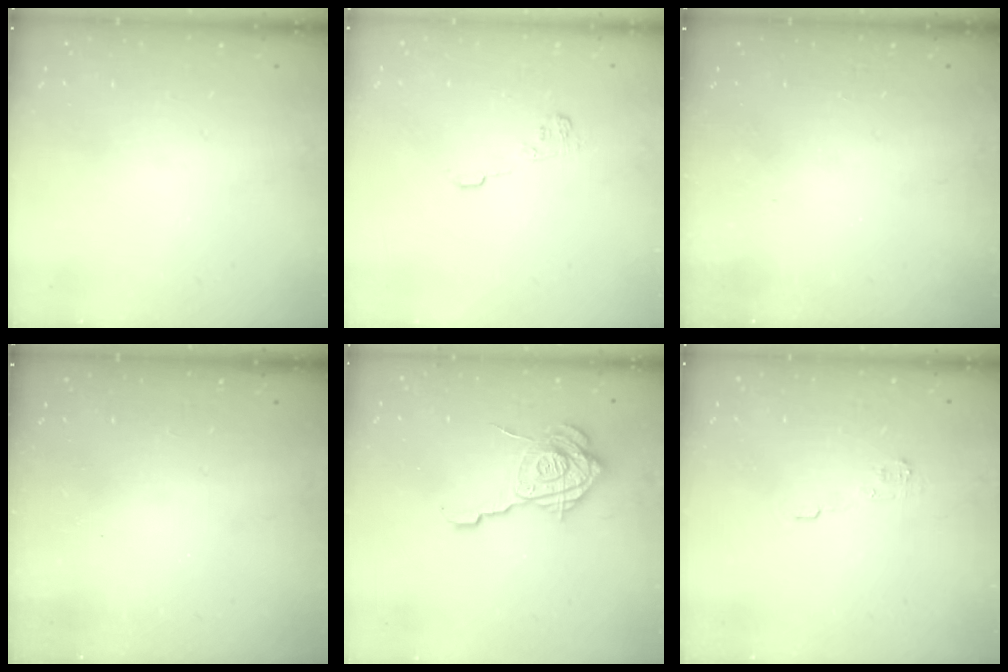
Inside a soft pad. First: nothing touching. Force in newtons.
{"total": 4.1, "press": 3.8, "slide": 1.5}
{"total": 2.3, "press": 2.2, "slide": 0.8}
{"total": 2.4, "press": 2.2, "slide": 0.8}
{"total": 18.2, "press": 18.1, "slide": 2.0}
{"total": 4.9, "press": 4.9, "slide": 0.2}